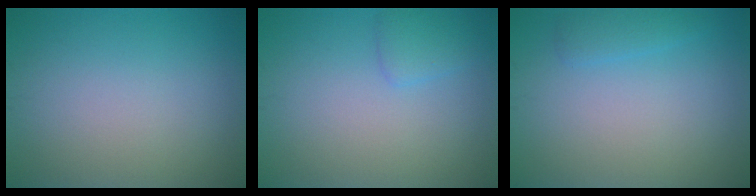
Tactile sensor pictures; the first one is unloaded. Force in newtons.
{"total": 1.6, "press": 1.6, "slide": 0.1}
{"total": 1.4, "press": 1.4, "slide": 0.1}